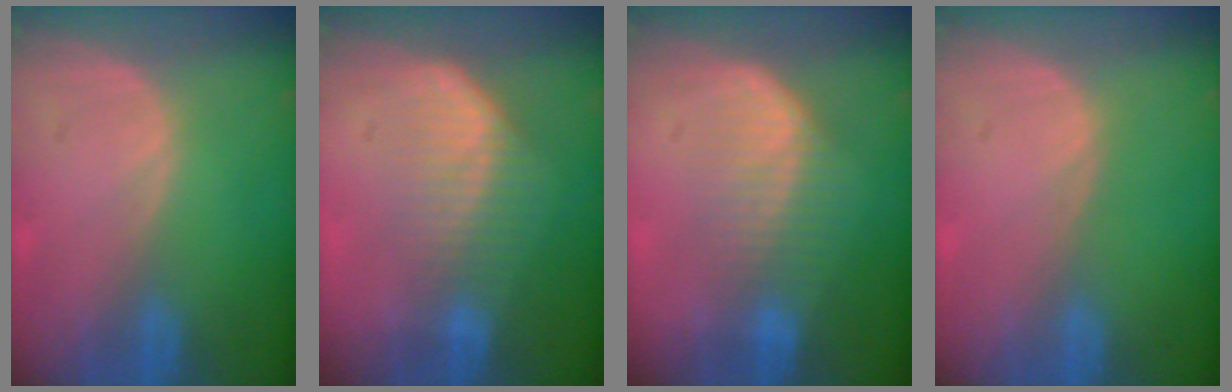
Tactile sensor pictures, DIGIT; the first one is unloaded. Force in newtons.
{"total": 7.5, "press": 6.3, "slide": 4.0}
{"total": 6.7, "press": 6.2, "slide": 2.4}
{"total": 0.0}